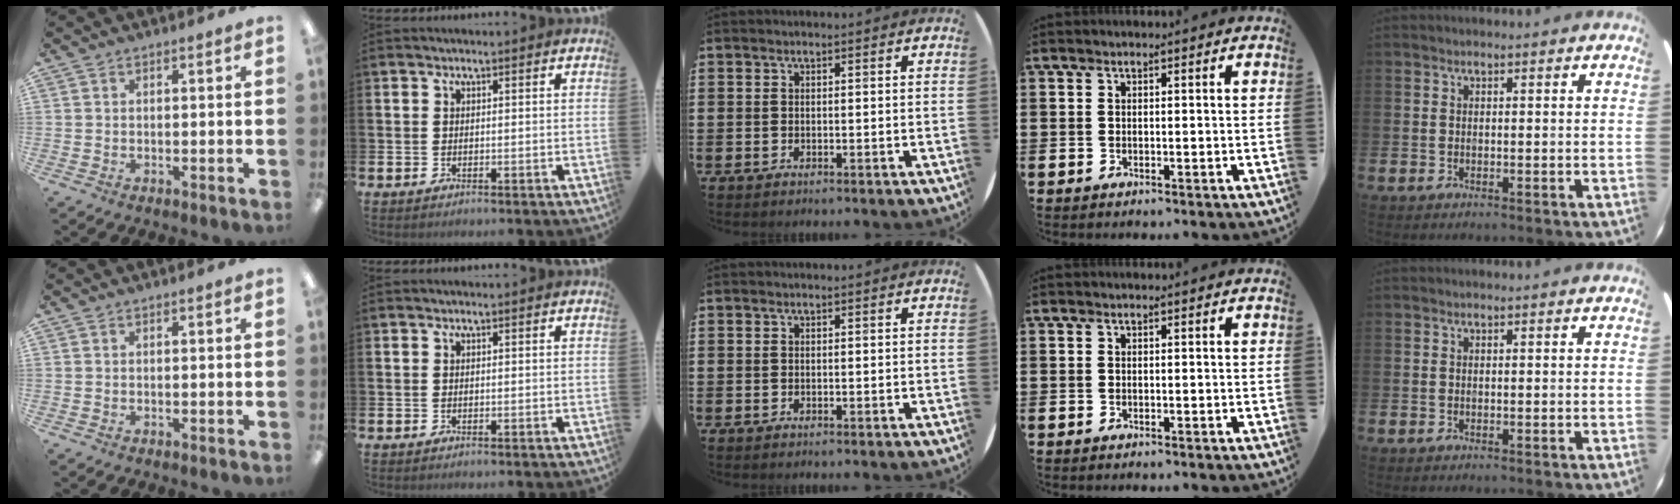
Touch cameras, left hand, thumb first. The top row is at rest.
{}